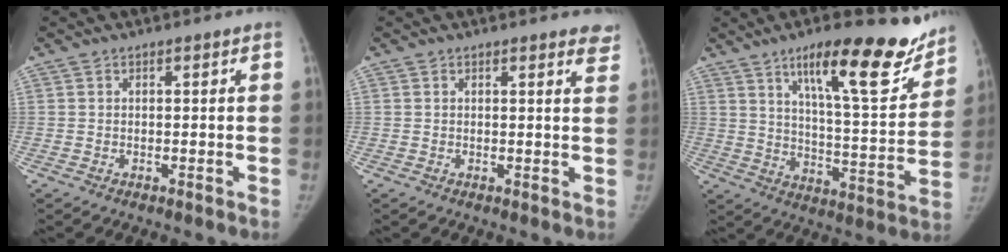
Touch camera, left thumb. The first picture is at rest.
{"total": 3.6, "force": [3.2, 1.0, 1.4], "torque": [0.002, -0.015, 0.020]}
{"total": 20.7, "force": [14.1, 5.1, 14.3], "torque": [-0.166, -0.074, 0.217]}